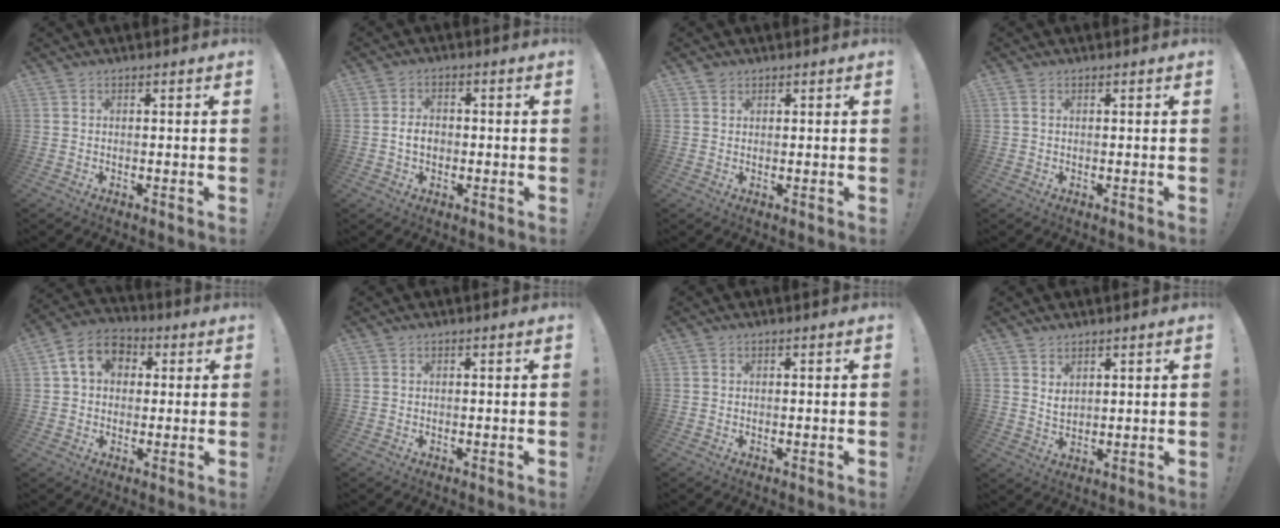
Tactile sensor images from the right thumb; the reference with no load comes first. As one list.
[{"total": 4.4, "force": [-0.6, 3.1, 3.0], "torque": [-0.043, 0.005, -0.015]}, {"total": 1.1, "force": [0.9, 0.7, 0.2], "torque": [-0.002, -0.003, 0.016]}, {"total": 1.0, "force": [0.4, 0.6, 0.7], "torque": [-0.021, 0.005, 0.009]}, {"total": 10.5, "force": [2.9, 8.1, 6.0], "torque": [-0.093, 0.009, 0.061]}, {"total": 0.0}, {"total": 0.0}, {"total": 3.4, "force": [2.3, 1.9, 1.5], "torque": [-0.015, -0.017, 0.040]}]